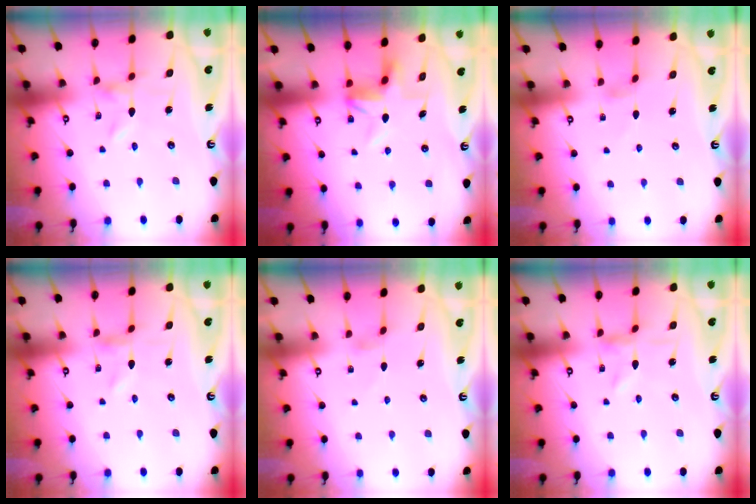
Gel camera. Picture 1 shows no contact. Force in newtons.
{"total": 4.5, "press": 4.5, "slide": 0.1}
{"total": 1.6, "press": 1.6, "slide": 0.5}
{"total": 0.0}
{"total": 1.6, "press": 1.6, "slide": 0.5}
{"total": 1.0, "press": 1.0, "slide": 0.2}